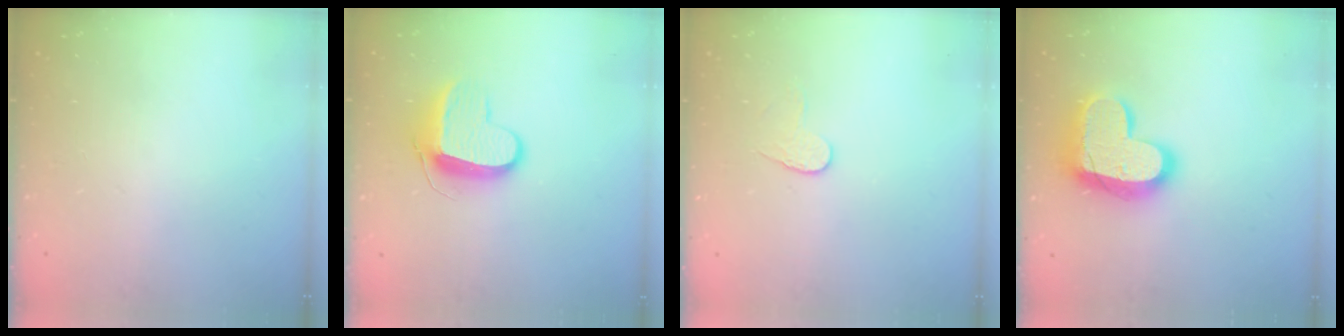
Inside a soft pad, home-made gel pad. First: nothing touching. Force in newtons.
{"total": 11.2, "press": 11.2, "slide": 0.8}
{"total": 3.7, "press": 3.7, "slide": 0.3}
{"total": 18.0, "press": 18.0, "slide": 1.3}